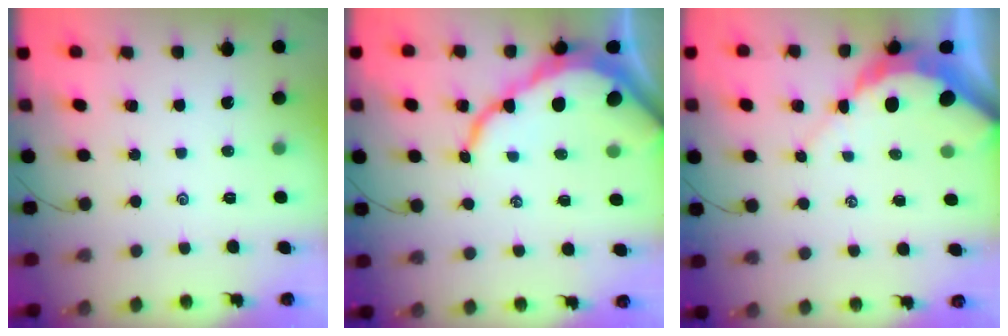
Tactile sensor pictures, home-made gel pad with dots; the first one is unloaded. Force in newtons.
{"total": 13.1, "press": 13.1, "slide": 1.1}
{"total": 7.9, "press": 7.8, "slide": 0.9}